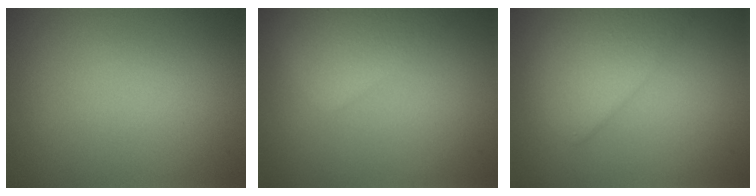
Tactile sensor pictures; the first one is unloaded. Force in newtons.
{"total": 5.2, "press": 5.2, "slide": 0.0}
{"total": 4.6, "press": 4.6, "slide": 0.2}